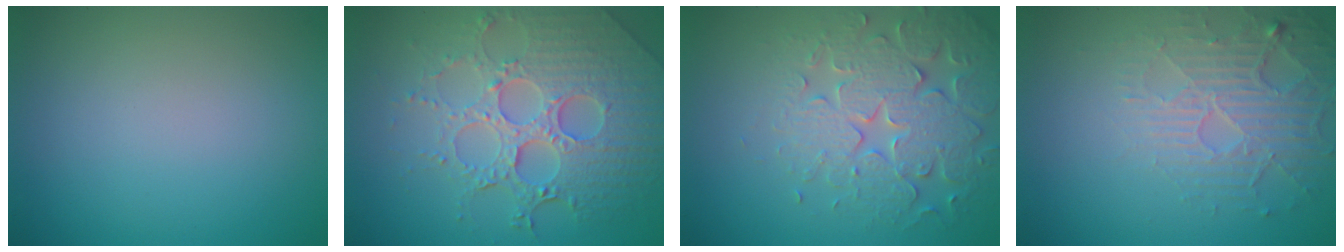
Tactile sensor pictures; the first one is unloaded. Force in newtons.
{"total": 7.9, "press": 5.8, "slide": 5.4}
{"total": 5.3, "press": 5.2, "slide": 1.1}
{"total": 5.2, "press": 3.3, "slide": 4.1}